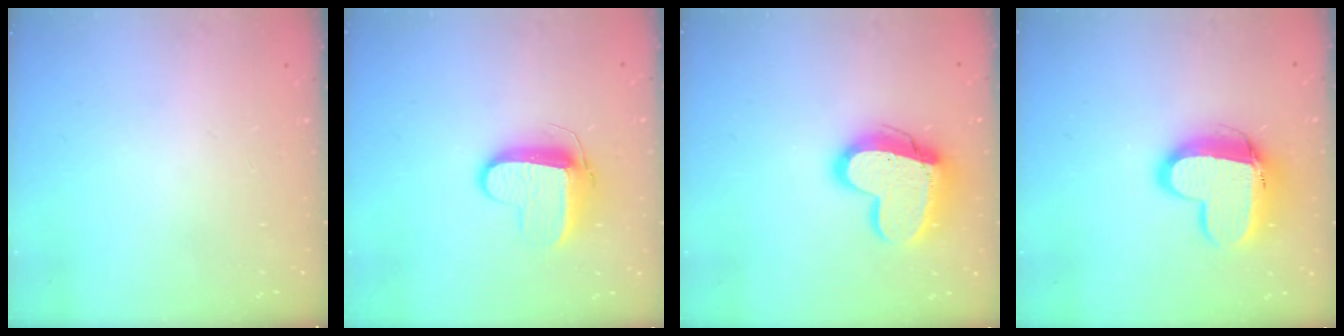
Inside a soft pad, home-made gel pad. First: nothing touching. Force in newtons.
{"total": 10.3, "press": 10.3, "slide": 1.1}
{"total": 16.7, "press": 16.7, "slide": 1.1}
{"total": 13.5, "press": 13.5, "slide": 1.4}